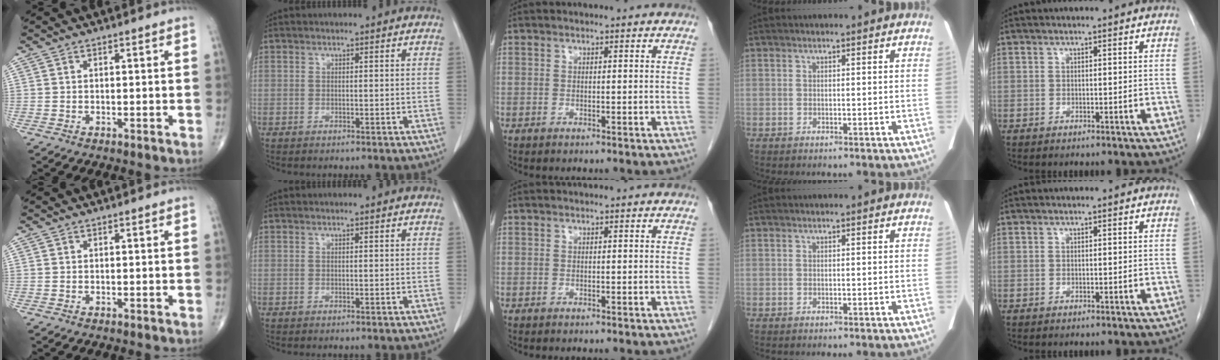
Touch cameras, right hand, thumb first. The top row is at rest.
{}